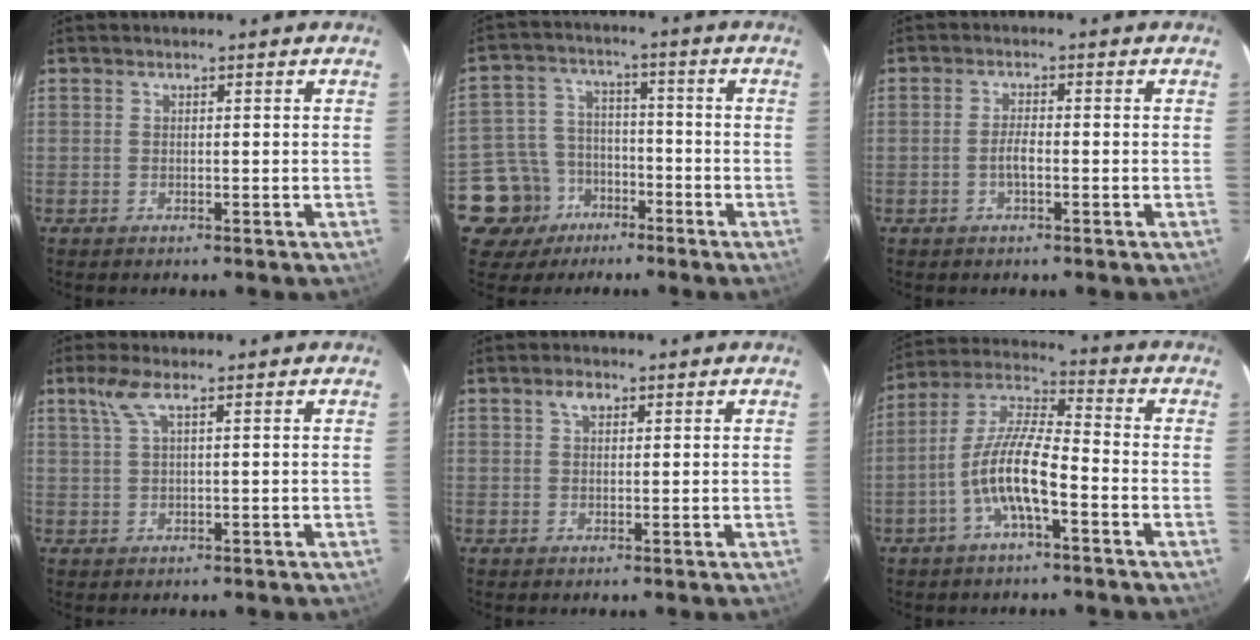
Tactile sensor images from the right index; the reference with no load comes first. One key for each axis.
{"total": 10.8, "fx": -6.0, "fy": 8.8, "fz": 1.8, "tx": -0.071, "ty": 0.029, "tz": -0.088}
{"total": 2.6, "fx": -0.9, "fy": 1.0, "fz": 2.2, "tx": -0.045, "ty": 0.003, "tz": -0.017}
{"total": 3.0, "fx": 1.6, "fy": 0.1, "fz": 2.6, "tx": -0.057, "ty": 0.006, "tz": 0.036}
{"total": 2.1, "fx": 1.0, "fy": 1.3, "fz": 1.3, "tx": -0.022, "ty": 0.008, "tz": 0.019}
{"total": 10.7, "fx": -4.4, "fy": 2.4, "fz": 9.5, "tx": -0.201, "ty": 0.007, "tz": -0.086}